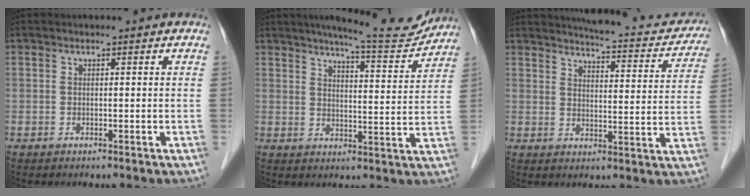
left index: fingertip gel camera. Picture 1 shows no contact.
{"total": 11.2, "force": [10.5, 0.5, 3.8], "torque": [-0.051, -0.015, 0.137]}
{"total": 16.5, "force": [15.0, 3.5, 5.9], "torque": [-0.060, -0.017, 0.172]}